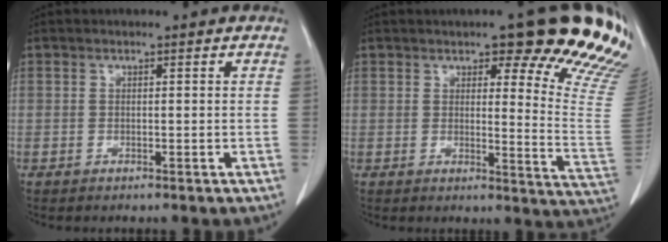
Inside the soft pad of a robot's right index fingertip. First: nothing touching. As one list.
[{"total": 16.0, "force": [11.5, 2.1, 10.9], "torque": [-0.113, -0.057, 0.118]}]